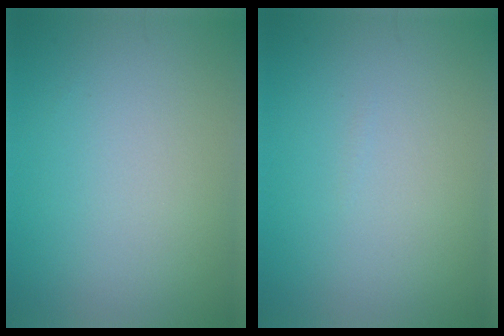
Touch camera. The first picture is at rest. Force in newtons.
{"total": 0.0}